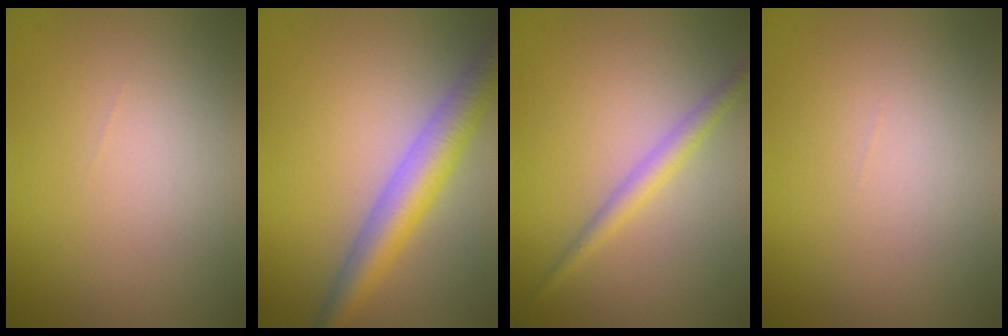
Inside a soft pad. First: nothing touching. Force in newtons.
{"total": 4.9, "press": 4.9, "slide": 0.2}
{"total": 1.9, "press": 1.9, "slide": 0.1}
{"total": 0.0}